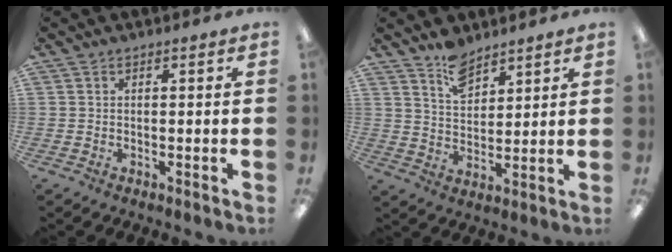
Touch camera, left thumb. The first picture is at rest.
{"total": 7.8, "force": [6.2, 3.8, 2.7], "torque": [-0.041, -0.035, 0.113]}